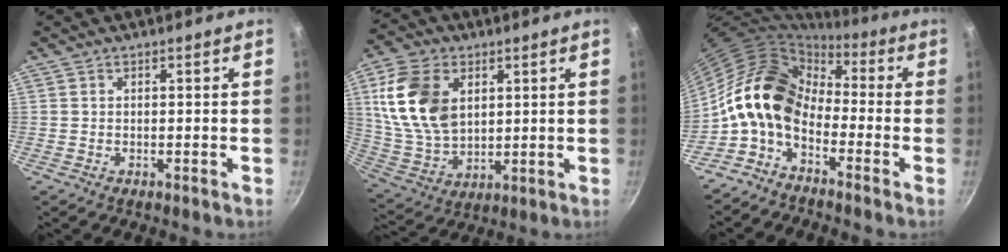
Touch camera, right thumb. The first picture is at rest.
{"total": 16.6, "force": [4.4, 11.1, 11.5], "torque": [-0.200, -0.012, 0.098]}
{"total": 13.2, "force": [-2.7, 8.9, 9.4], "torque": [-0.148, 0.049, -0.077]}